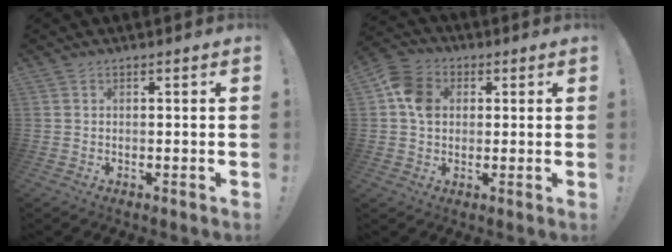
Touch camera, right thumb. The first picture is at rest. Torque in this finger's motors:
{"motor_torque": [0.14, 0.07, 0.19, 0.32, 0.06]}